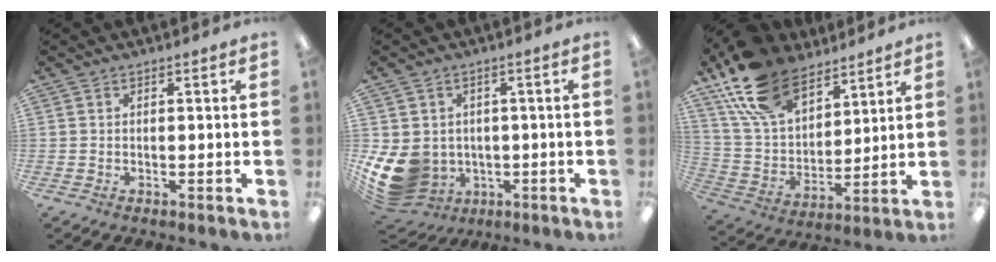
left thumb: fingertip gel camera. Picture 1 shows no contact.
{"total": 10.8, "force": [-1.9, 9.4, 5.1], "torque": [-0.136, 0.003, -0.024]}
{"total": 19.0, "force": [12.8, 10.7, 9.1], "torque": [-0.194, -0.053, 0.244]}